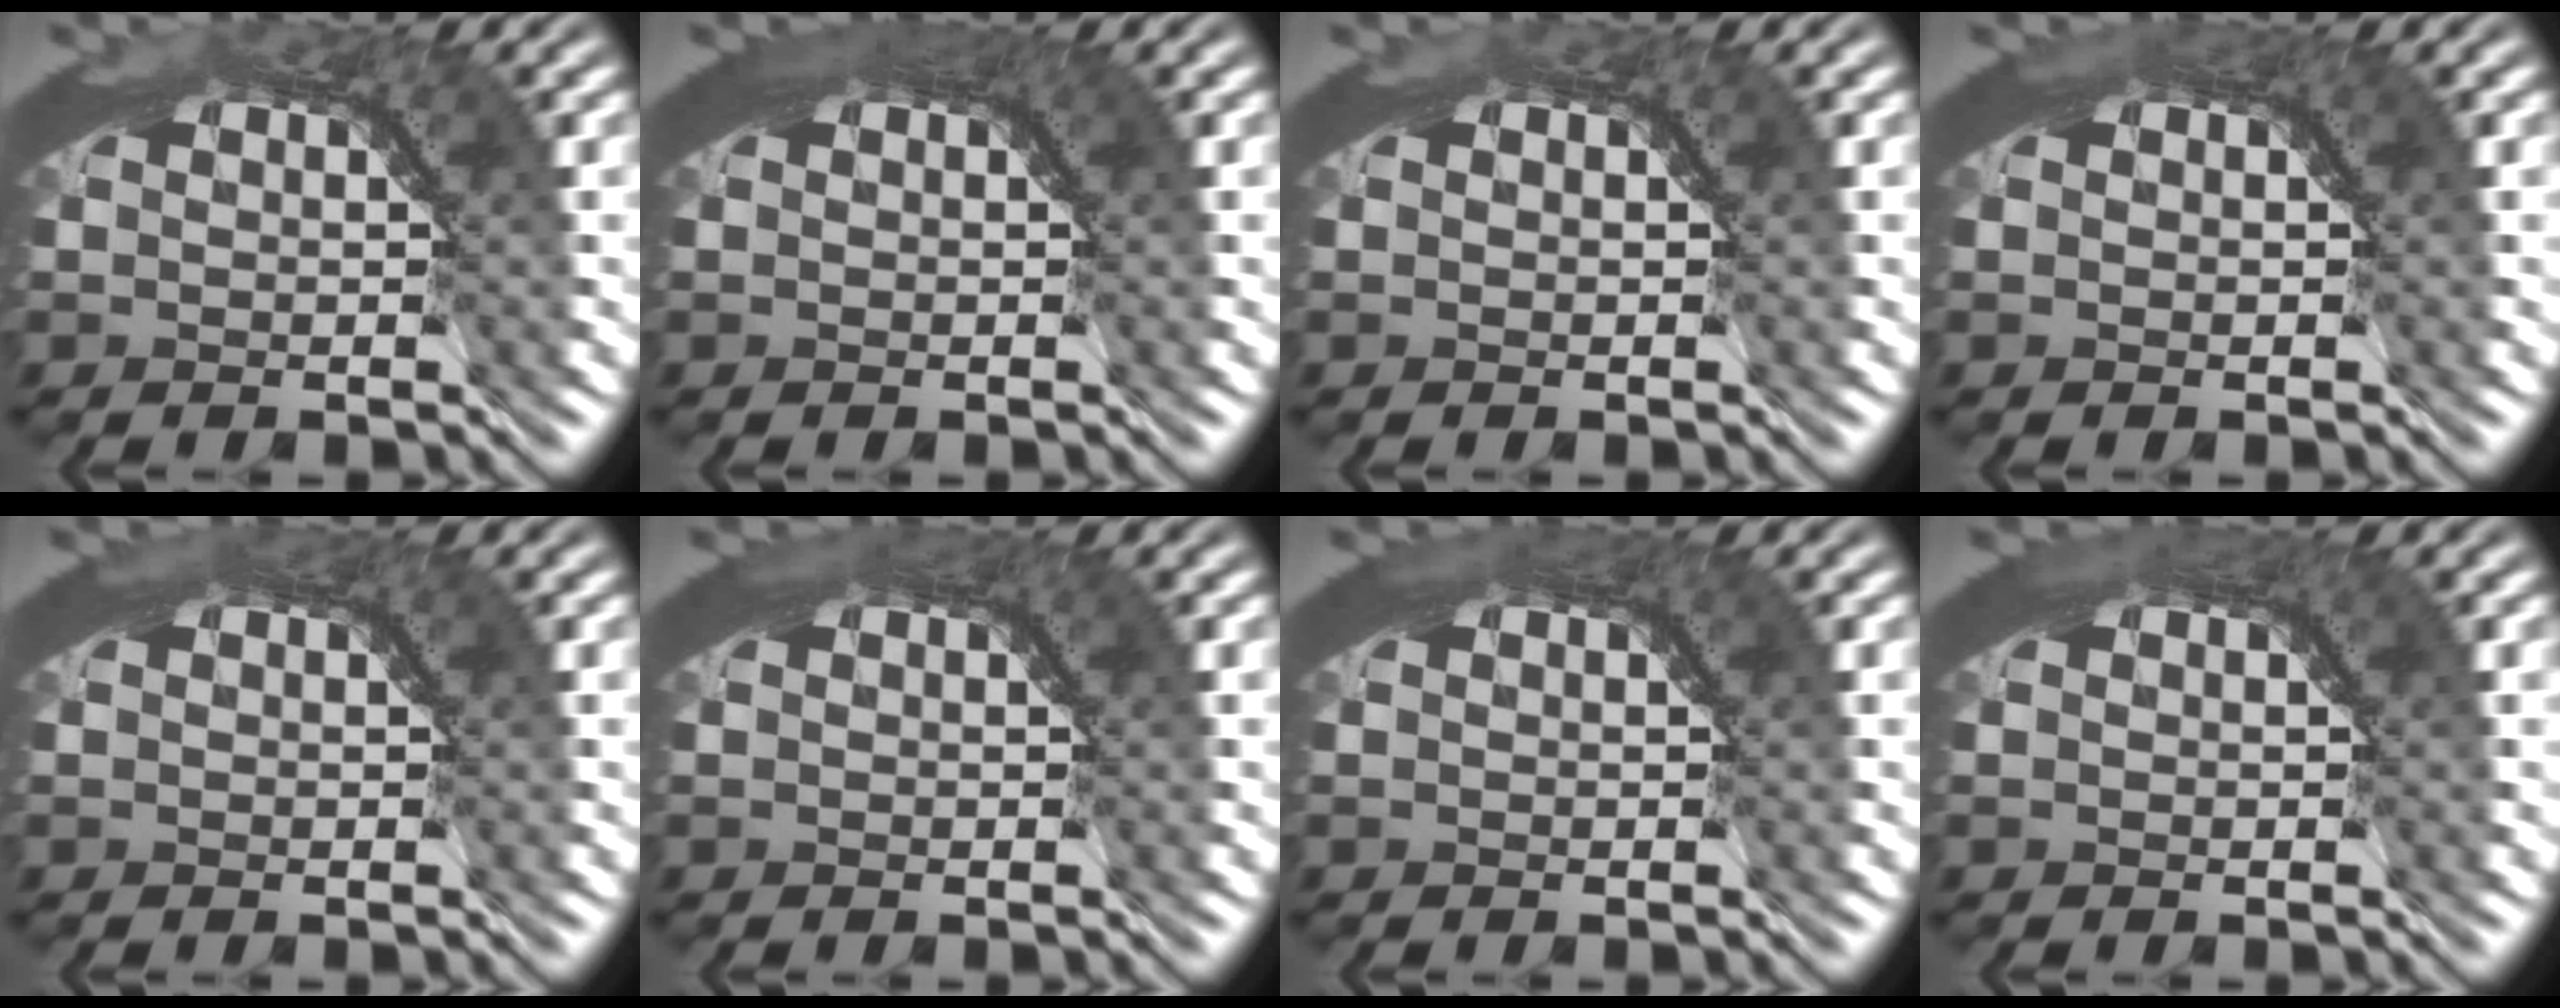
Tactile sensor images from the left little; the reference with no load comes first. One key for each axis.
{"total": 1.5, "fx": 0.9, "fy": 0.3, "fz": 1.2, "tx": -0.011, "ty": 0.003, "tz": 0.010}
{"total": 0.0}
{"total": 0.9, "fx": 0.5, "fy": 0.2, "fz": 0.7, "tx": -0.006, "ty": 0.001, "tz": 0.005}
{"total": 1.0, "fx": 0.5, "fy": 0.3, "fz": 0.8, "tx": -0.007, "ty": 0.001, "tz": 0.005}
{"total": 1.2, "fx": 0.7, "fy": 0.3, "fz": 1.0, "tx": -0.009, "ty": 0.001, "tz": 0.008}
{"total": 1.3, "fx": 0.7, "fy": 0.3, "fz": 1.0, "tx": -0.009, "ty": 0.001, "tz": 0.008}
{"total": 1.0, "fx": 0.6, "fy": 0.2, "fz": 0.7, "tx": -0.005, "ty": 0.000, "tz": 0.008}